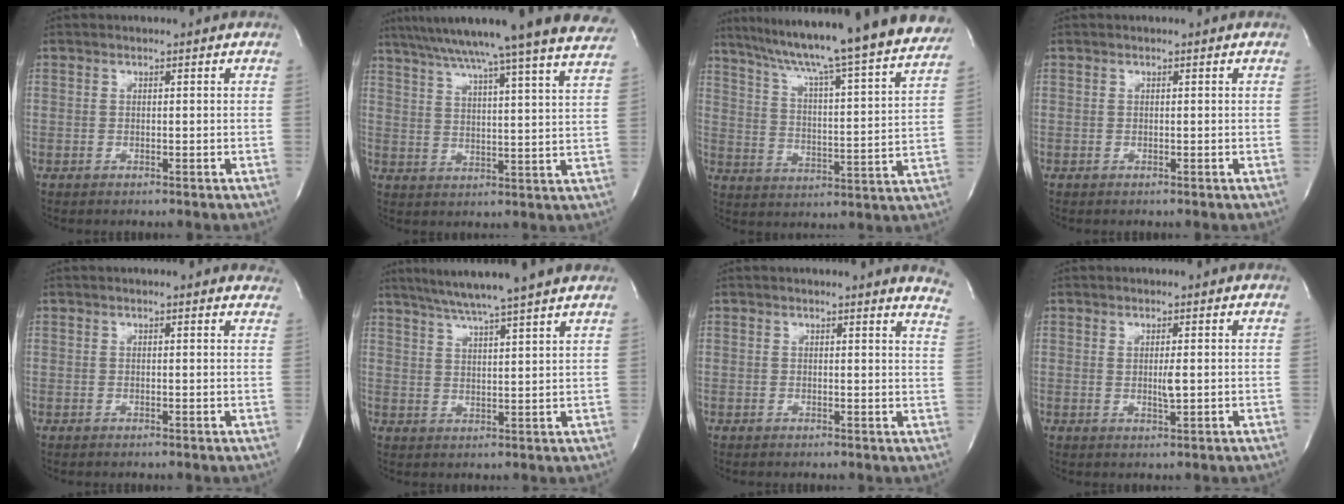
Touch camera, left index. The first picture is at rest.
{"total": 28.0, "force": [24.3, -0.8, 13.8], "torque": [-0.235, -0.031, 0.319]}
{"total": 28.3, "force": [25.1, 0.1, 12.9], "torque": [-0.212, -0.051, 0.332]}
{"total": 0.0}
{"total": 5.7, "force": [5.3, 1.2, 1.7], "torque": [-0.012, 0.004, 0.039]}
{"total": 12.0, "force": [10.2, -1.1, 6.2], "torque": [-0.108, 0.015, 0.141]}
{"total": 7.3, "force": [7.1, -0.2, 1.7], "torque": [-0.015, -0.056, 0.045]}
{"total": 1.9, "force": [0.2, 0.2, 1.9], "torque": [-0.038, -0.005, 0.004]}